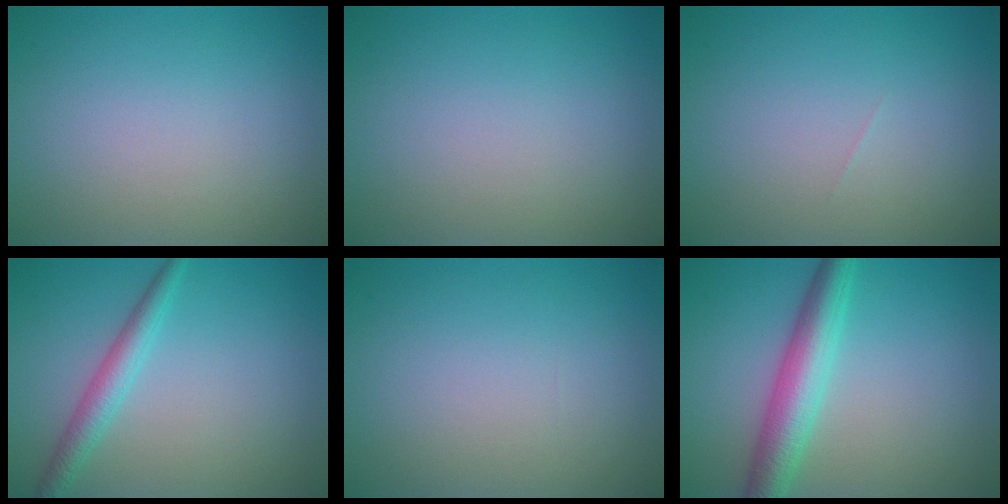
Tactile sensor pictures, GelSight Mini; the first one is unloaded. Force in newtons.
{"total": 0.0}
{"total": 0.0}
{"total": 2.5, "press": 2.5, "slide": 0.1}
{"total": 0.0}
{"total": 5.1, "press": 5.1, "slide": 0.1}